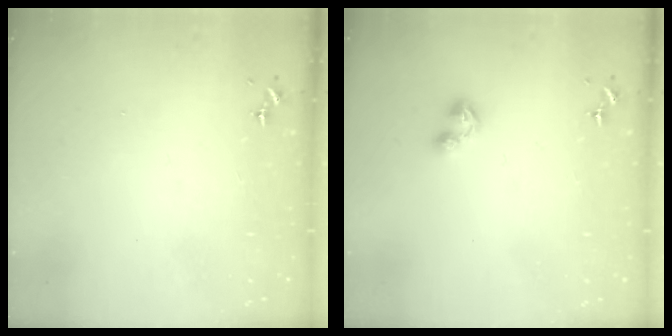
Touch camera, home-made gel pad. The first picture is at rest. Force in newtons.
{"total": 5.0, "press": 5.0, "slide": 0.6}